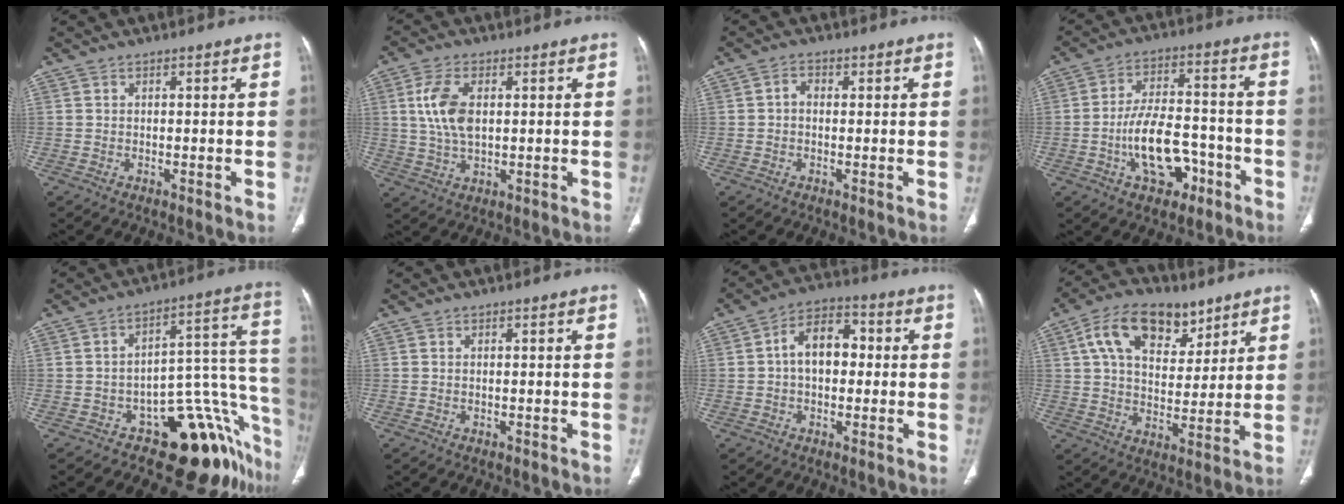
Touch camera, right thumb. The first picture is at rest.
{"total": 8.4, "force": [1.6, 4.6, 6.8], "torque": [-0.144, -0.001, 0.033]}
{"total": 2.0, "force": [0.1, 1.5, 1.3], "torque": [-0.016, 0.010, -0.003]}
{"total": 12.3, "force": [-4.8, 7.1, 8.9], "torque": [-0.133, 0.044, -0.073]}
{"total": 20.2, "force": [-12.6, 8.9, 13.1], "torque": [-0.028, 0.123, -0.157]}
{"total": 0.0}
{"total": 9.6, "force": [0.5, 6.4, 7.1], "torque": [-0.097, 0.030, -0.002]}
{"total": 15.7, "force": [8.1, 9.4, 9.7], "torque": [-0.131, -0.017, 0.139]}